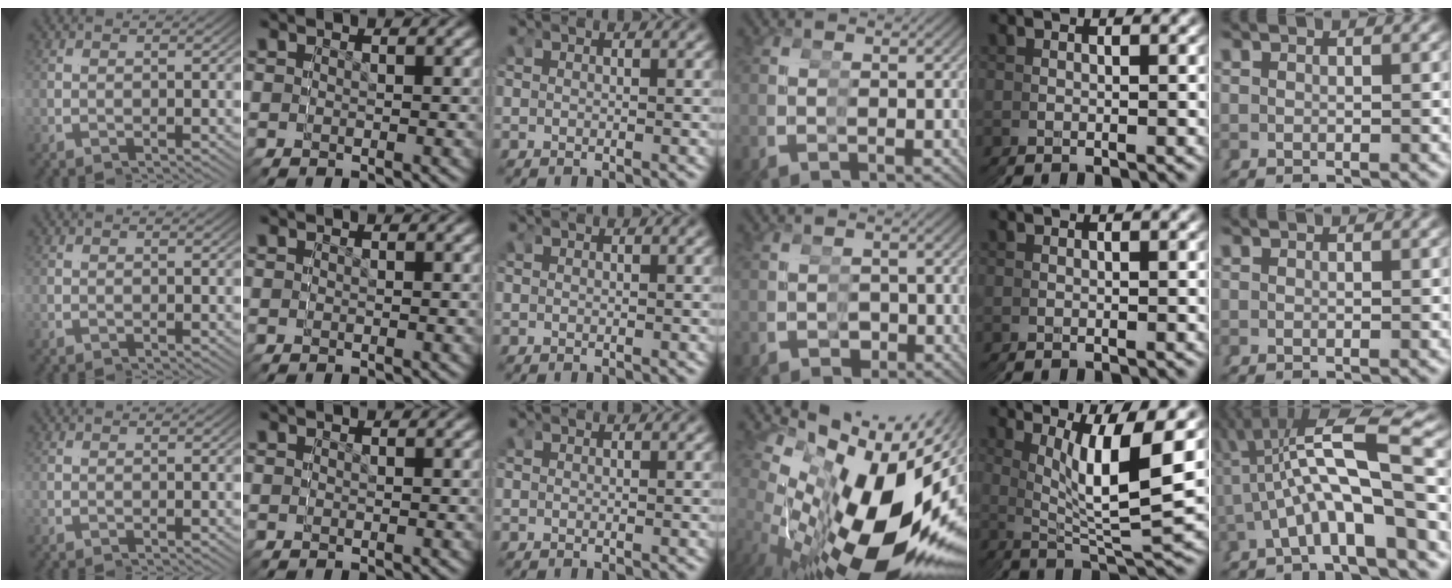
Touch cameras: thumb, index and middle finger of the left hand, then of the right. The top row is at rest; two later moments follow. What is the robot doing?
{"motion": "grasp_and_lifting", "object": "cubes"}